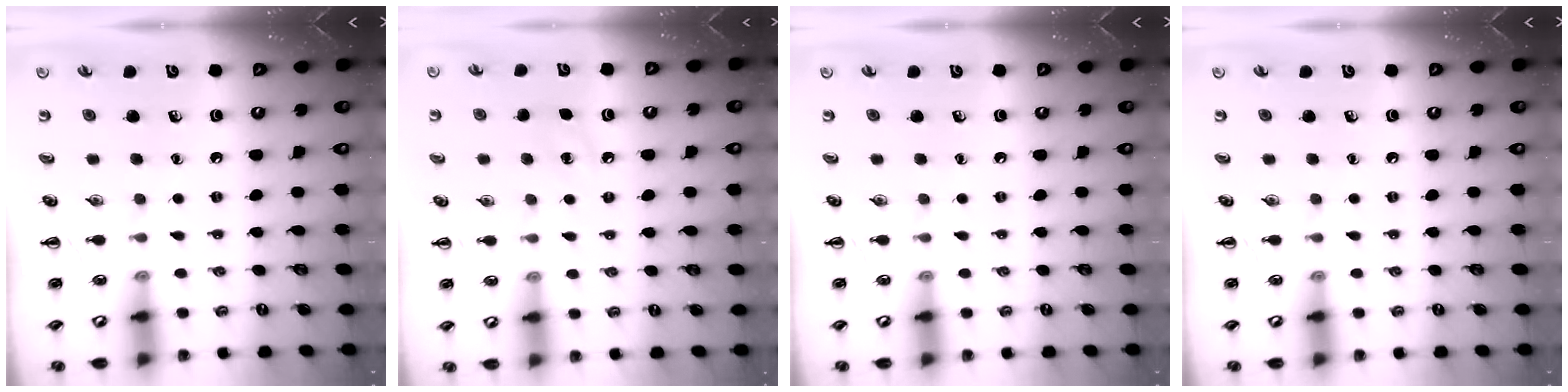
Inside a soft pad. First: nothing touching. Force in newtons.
{"total": 4.5, "press": 4.3, "slide": 1.2}
{"total": 0.0}
{"total": 0.0}